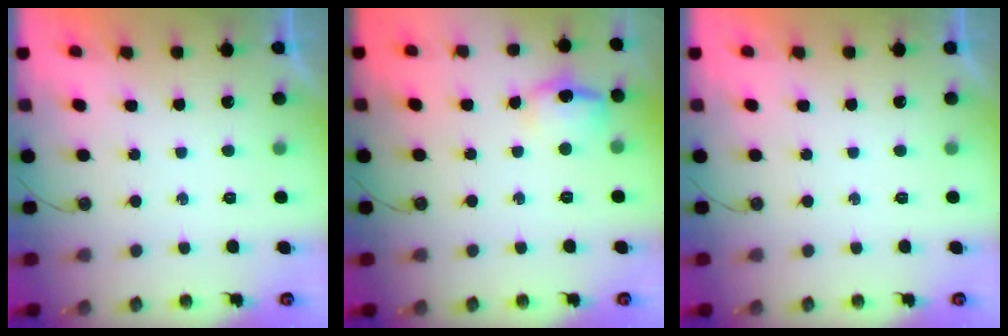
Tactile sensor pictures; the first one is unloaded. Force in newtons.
{"total": 10.8, "press": 10.7, "slide": 1.4}
{"total": 0.0}